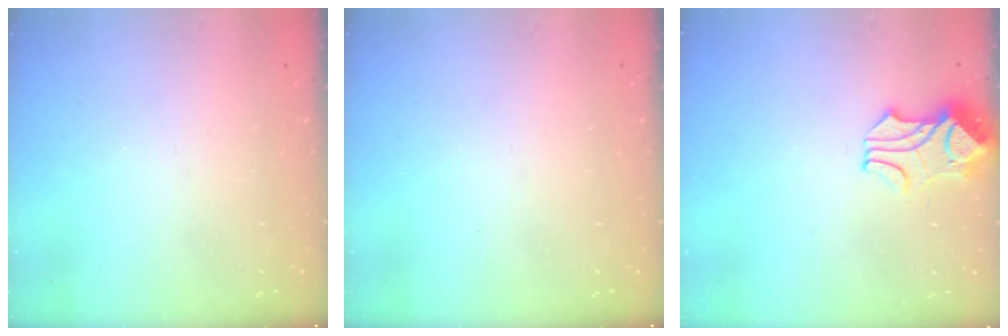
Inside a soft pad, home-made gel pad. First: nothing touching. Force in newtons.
{"total": 0.0}
{"total": 2.0, "press": 1.7, "slide": 1.1}